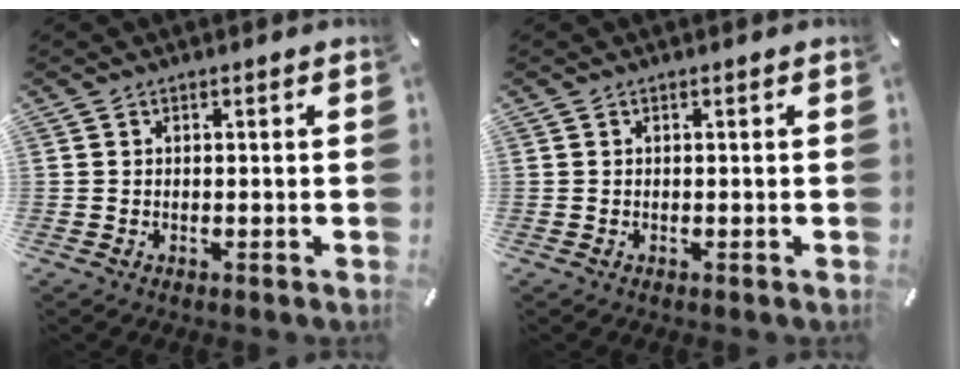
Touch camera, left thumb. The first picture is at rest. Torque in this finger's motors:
{"motor_torque": [0.00, 0.00, 0.01, 0.01, 0.00]}